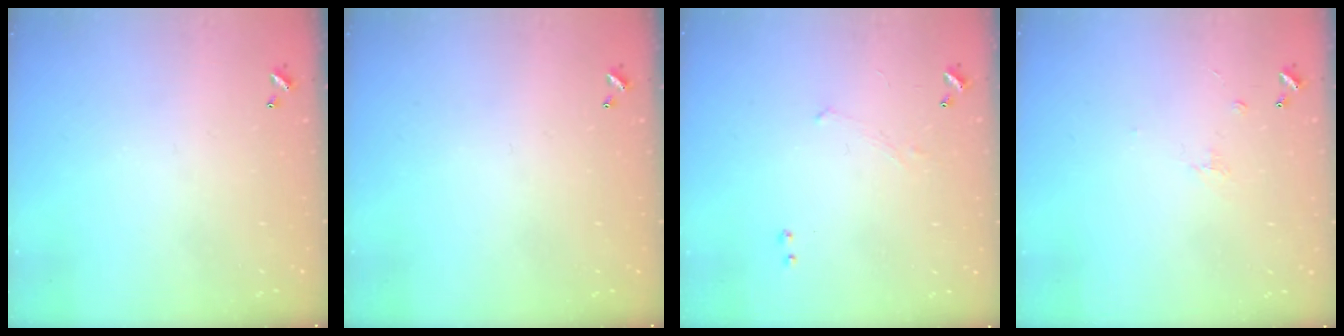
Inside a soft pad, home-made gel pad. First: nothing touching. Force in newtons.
{"total": 0.0}
{"total": 1.2, "press": 1.1, "slide": 0.5}
{"total": 1.2, "press": 1.1, "slide": 0.6}